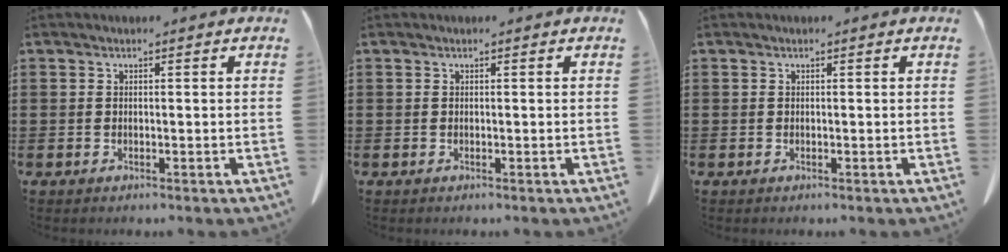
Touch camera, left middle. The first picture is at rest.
{"total": 0.0}
{"total": 0.0}